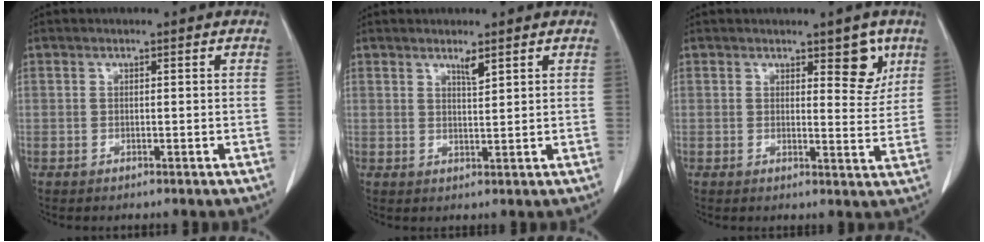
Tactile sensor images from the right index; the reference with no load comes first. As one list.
[{"total": 1.9, "force": [1.4, 0.1, 1.3], "torque": [-0.025, -0.005, 0.027]}, {"total": 4.8, "force": [2.8, 1.8, 3.5], "torque": [-0.034, -0.011, 0.033]}]